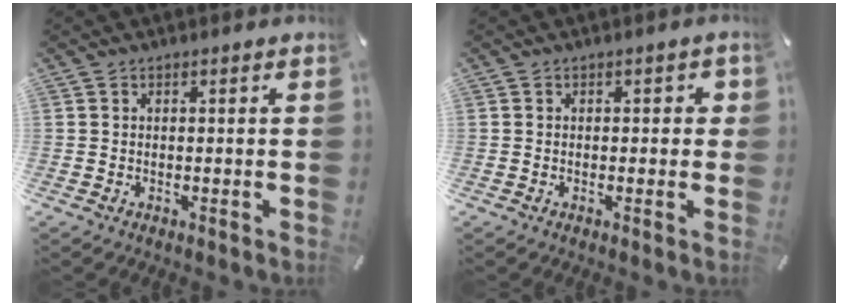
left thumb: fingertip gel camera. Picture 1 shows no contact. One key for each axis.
{"total": 1.8, "fx": -0.4, "fy": 1.2, "fz": 1.3, "tx": -0.017, "ty": 0.004, "tz": -0.010}